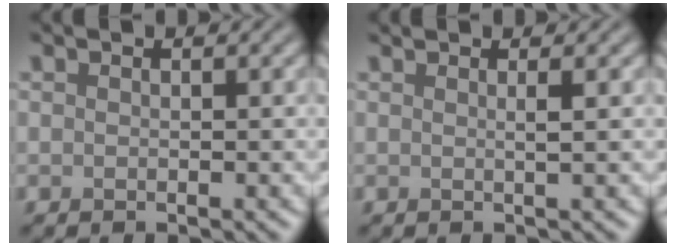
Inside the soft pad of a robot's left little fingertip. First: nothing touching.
{"total": 1.4, "force": [0.4, 0.5, 1.3], "torque": [-0.015, 0.003, -0.003]}